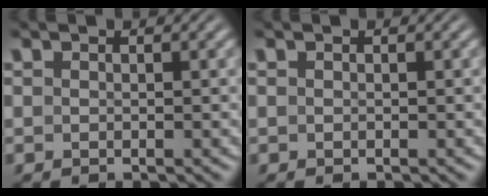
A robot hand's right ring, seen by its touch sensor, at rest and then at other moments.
{"total": 0.0}